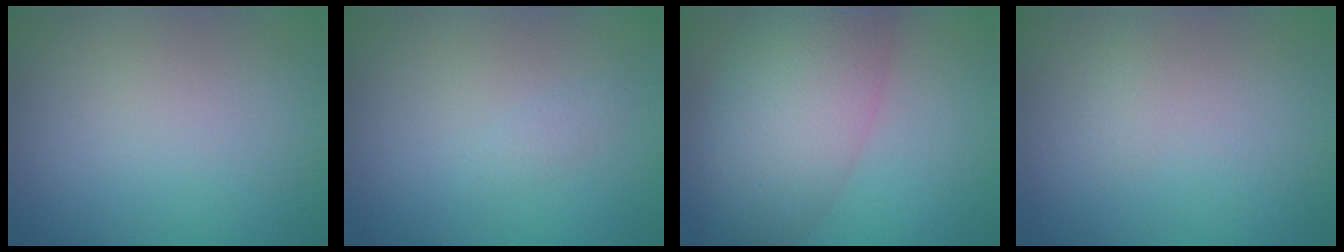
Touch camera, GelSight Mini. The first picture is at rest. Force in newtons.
{"total": 0.7, "press": 0.7, "slide": 0.0}
{"total": 7.8, "press": 7.8, "slide": 0.3}
{"total": 0.6, "press": 0.6, "slide": 0.0}